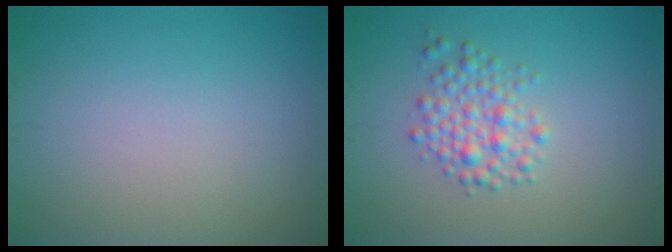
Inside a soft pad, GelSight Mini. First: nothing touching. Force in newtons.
{"total": 2.8, "press": 2.8, "slide": 0.1}